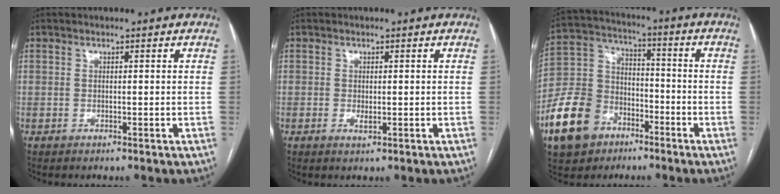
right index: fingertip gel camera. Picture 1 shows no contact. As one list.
[{"total": 1.2, "force": [-0.4, 0.5, 1.0], "torque": [-0.015, -0.001, -0.004]}, {"total": 13.6, "force": [-7.2, 9.9, 5.8], "torque": [-0.144, 0.021, -0.128]}]